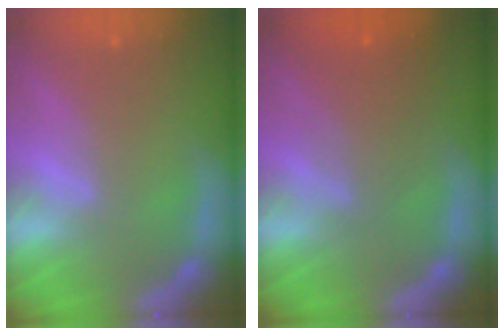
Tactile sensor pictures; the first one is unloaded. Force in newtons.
{"total": 4.0}